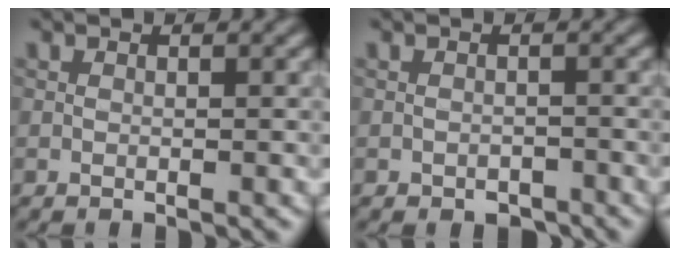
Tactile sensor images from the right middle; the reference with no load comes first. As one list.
[{"total": 1.1, "force": [-1.1, 0.2, 0.2], "torque": [-0.010, 0.013, -0.005]}]